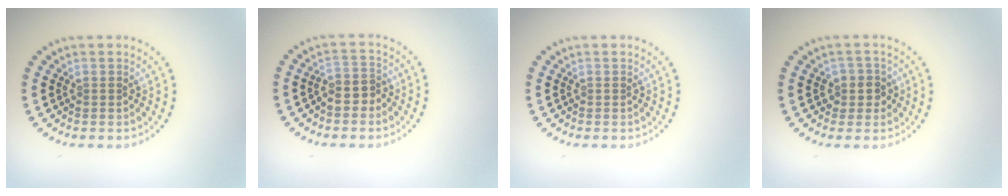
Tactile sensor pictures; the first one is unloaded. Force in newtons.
{"total": 1.7, "press": 1.5, "slide": 0.8}
{"total": 0.0}
{"total": 1.8, "press": 1.7, "slide": 0.8}